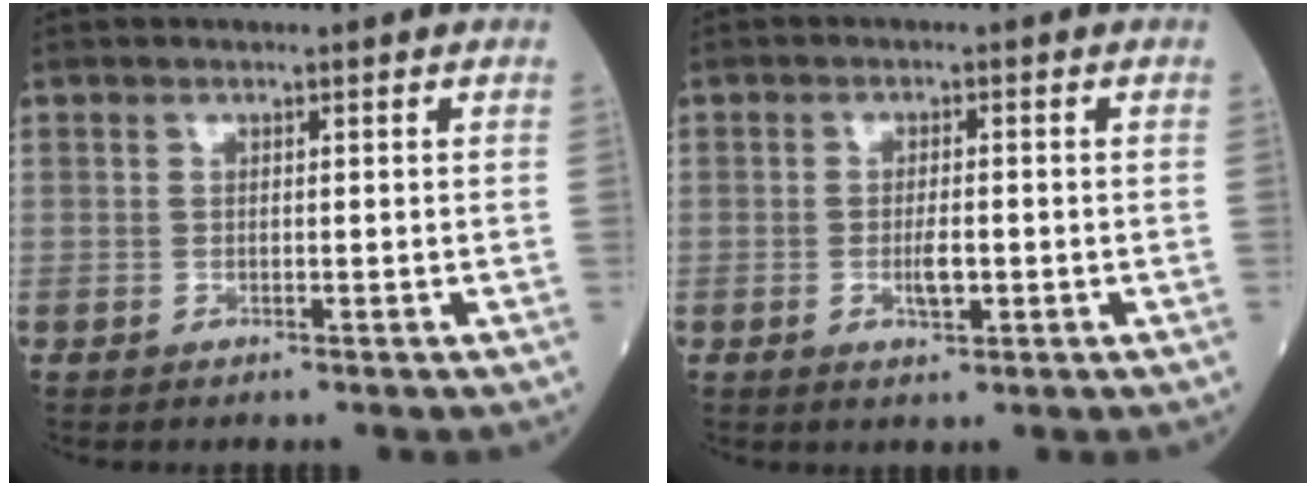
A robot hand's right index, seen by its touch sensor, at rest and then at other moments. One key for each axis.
{"total": 3.1, "fx": -0.8, "fy": 0.8, "fz": 2.9, "tx": -0.057, "ty": -0.001, "tz": -0.011}